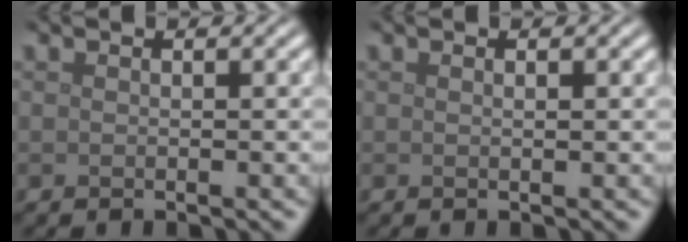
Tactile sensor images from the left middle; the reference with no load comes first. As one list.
[{"total": 0.5, "force": [0.1, 0.1, 0.5], "torque": [-0.005, 0.002, 0.001]}]